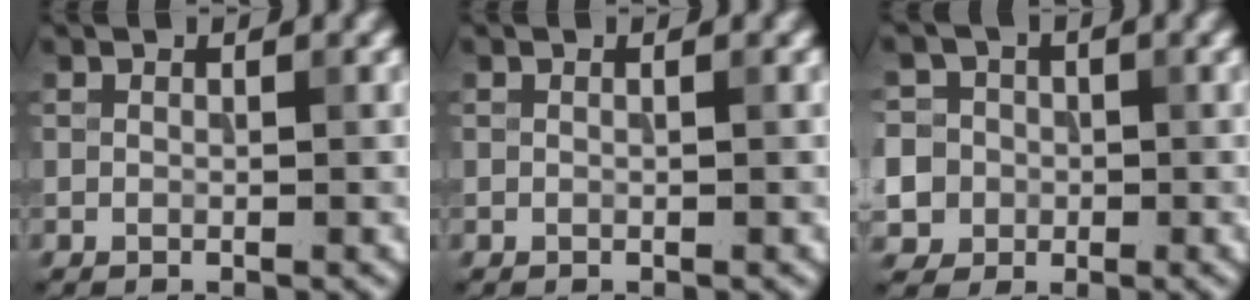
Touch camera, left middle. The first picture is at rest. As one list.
[{"total": 0.0}, {"total": 8.4, "force": [-1.0, 8.0, 2.4], "torque": [-0.059, 0.018, -0.036]}]